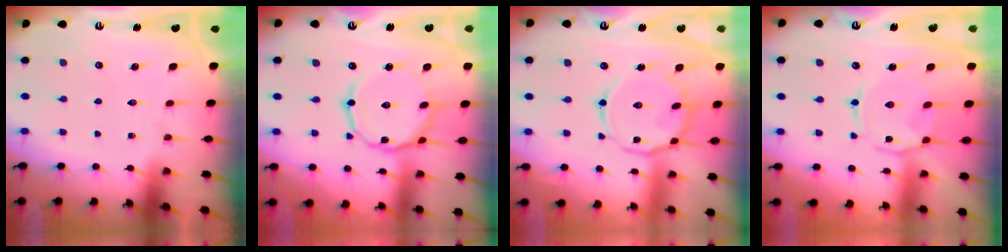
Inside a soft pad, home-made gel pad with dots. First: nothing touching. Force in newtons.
{"total": 9.3, "press": 9.3, "slide": 0.7}
{"total": 11.2, "press": 11.2, "slide": 0.7}
{"total": 4.3, "press": 4.3, "slide": 0.4}